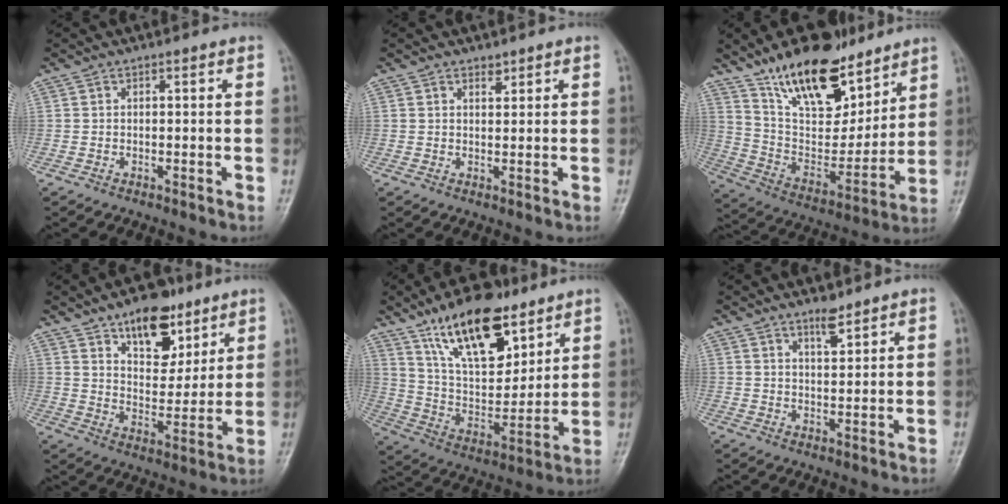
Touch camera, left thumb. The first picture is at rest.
{"total": 1.4, "force": [1.1, 0.7, 0.4], "torque": [0.002, -0.009, 0.017]}
{"total": 21.9, "force": [14.9, 9.8, 12.7], "torque": [-0.158, -0.071, 0.264]}
{"total": 13.0, "force": [7.9, 7.0, 7.5], "torque": [-0.075, -0.046, 0.128]}
{"total": 19.9, "force": [12.4, 9.0, 12.7], "torque": [-0.165, -0.061, 0.226]}
{"total": 3.4, "force": [2.7, 1.0, 1.8], "torque": [-0.022, -0.021, 0.045]}